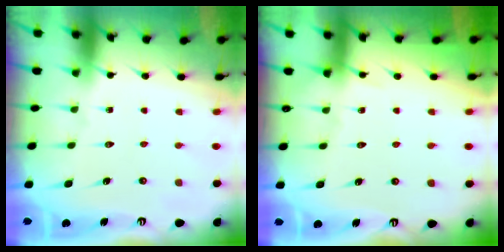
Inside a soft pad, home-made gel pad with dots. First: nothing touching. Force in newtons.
{"total": 1.9, "press": 1.9, "slide": 0.3}